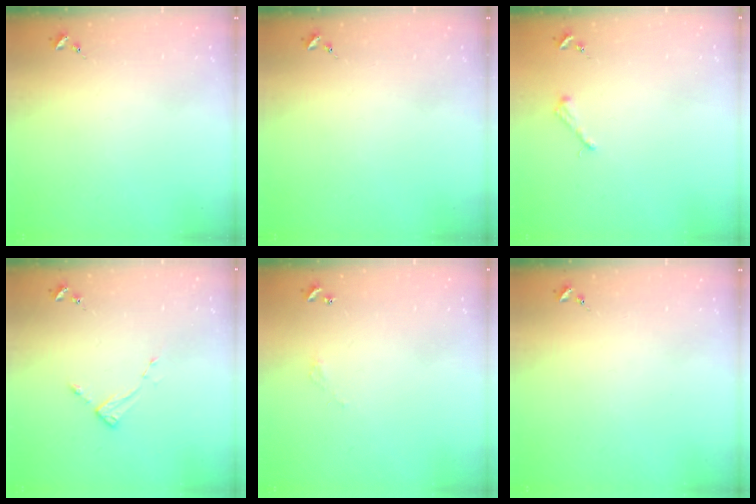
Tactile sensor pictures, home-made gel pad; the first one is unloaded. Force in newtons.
{"total": 0.0}
{"total": 3.6, "press": 3.6, "slide": 0.4}
{"total": 2.6, "press": 2.6, "slide": 0.4}
{"total": 2.7, "press": 2.7, "slide": 0.2}
{"total": 0.0}